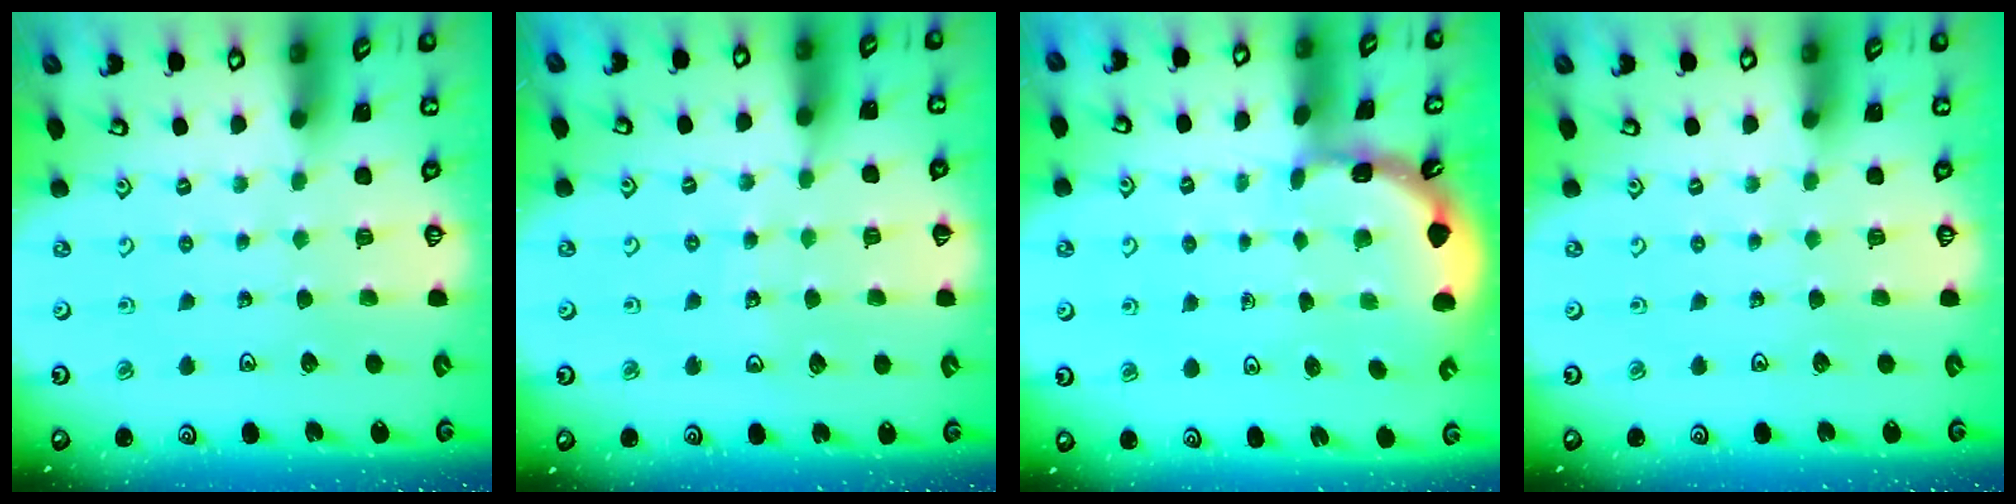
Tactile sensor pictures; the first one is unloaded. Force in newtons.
{"total": 7.0, "press": 6.7, "slide": 2.0}
{"total": 1.9, "press": 1.9, "slide": 0.1}
{"total": 0.0}